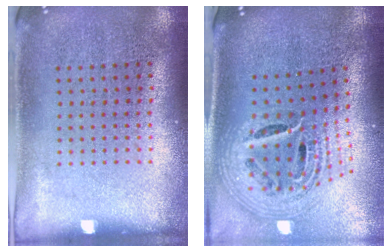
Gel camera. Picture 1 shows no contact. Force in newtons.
{"total": 2.6, "press": 1.8, "slide": 1.9}